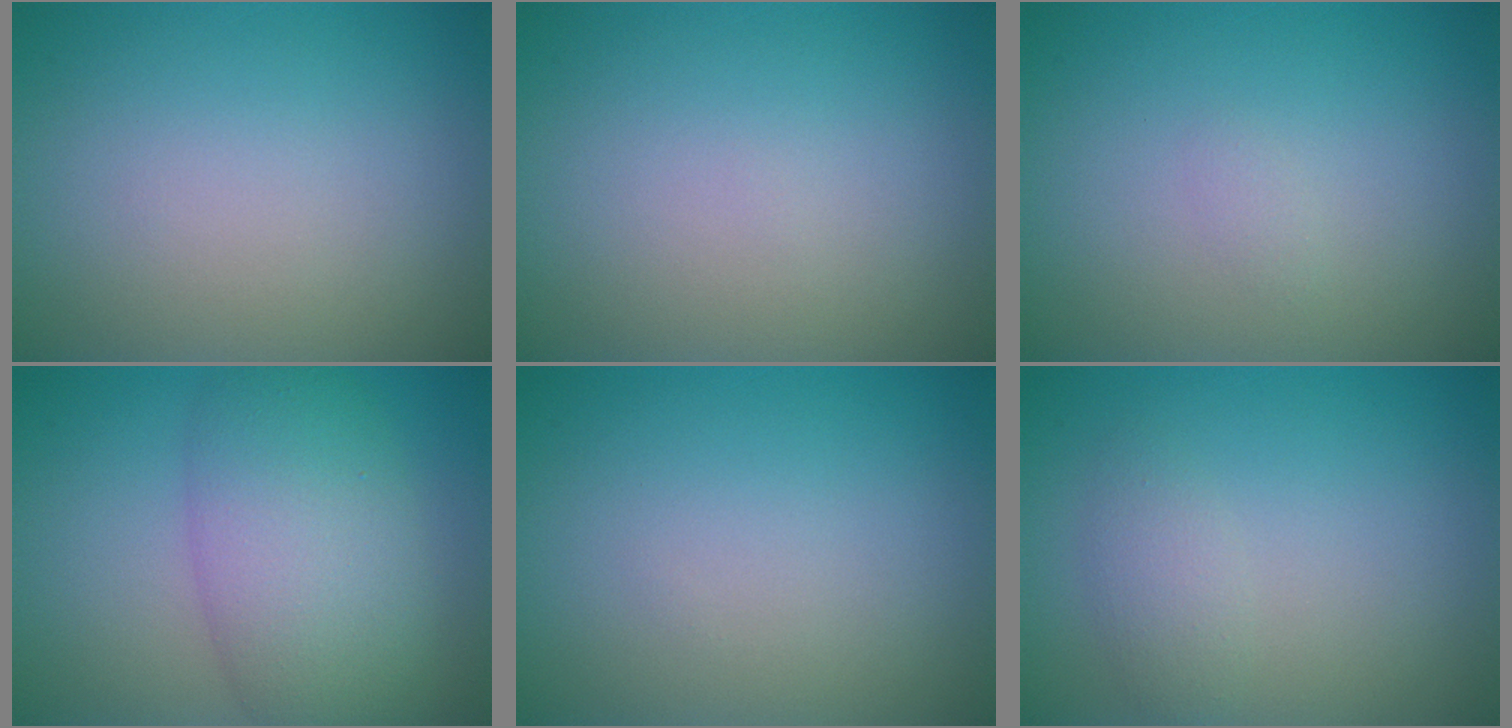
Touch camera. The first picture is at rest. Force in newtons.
{"total": 0.0}
{"total": 0.5, "press": 0.5, "slide": 0.1}
{"total": 7.4, "press": 7.4, "slide": 0.2}
{"total": 0.0}
{"total": 1.6, "press": 1.6, "slide": 0.1}